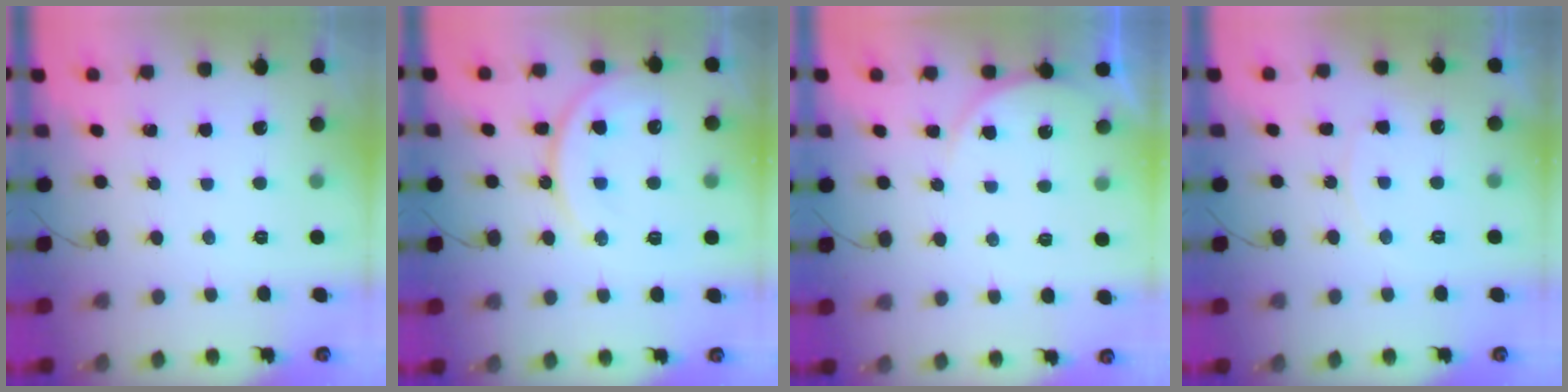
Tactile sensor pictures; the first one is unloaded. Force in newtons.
{"total": 13.6, "press": 13.6, "slide": 1.2}
{"total": 4.6, "press": 4.6, "slide": 0.4}
{"total": 6.0, "press": 5.9, "slide": 0.6}